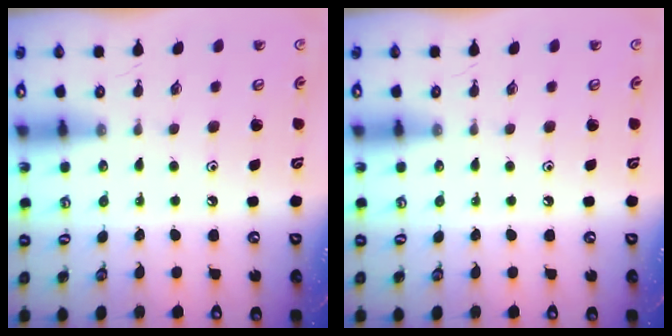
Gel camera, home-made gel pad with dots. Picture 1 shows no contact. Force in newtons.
{"total": 0.0}